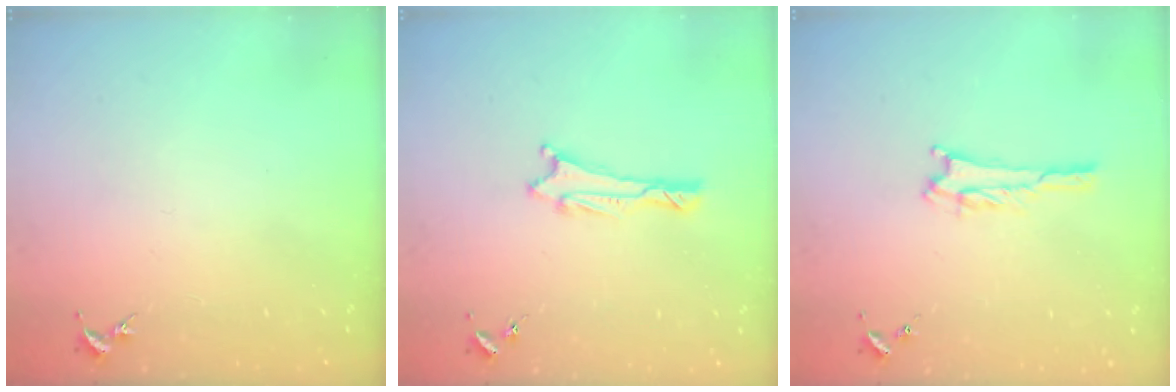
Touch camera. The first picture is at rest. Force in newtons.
{"total": 1.0, "press": 1.0, "slide": 0.2}
{"total": 2.8, "press": 2.8, "slide": 0.3}